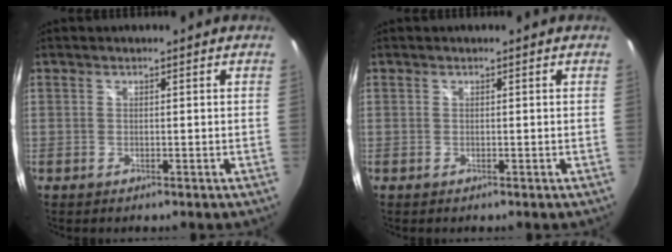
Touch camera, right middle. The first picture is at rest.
{"total": 0.0}